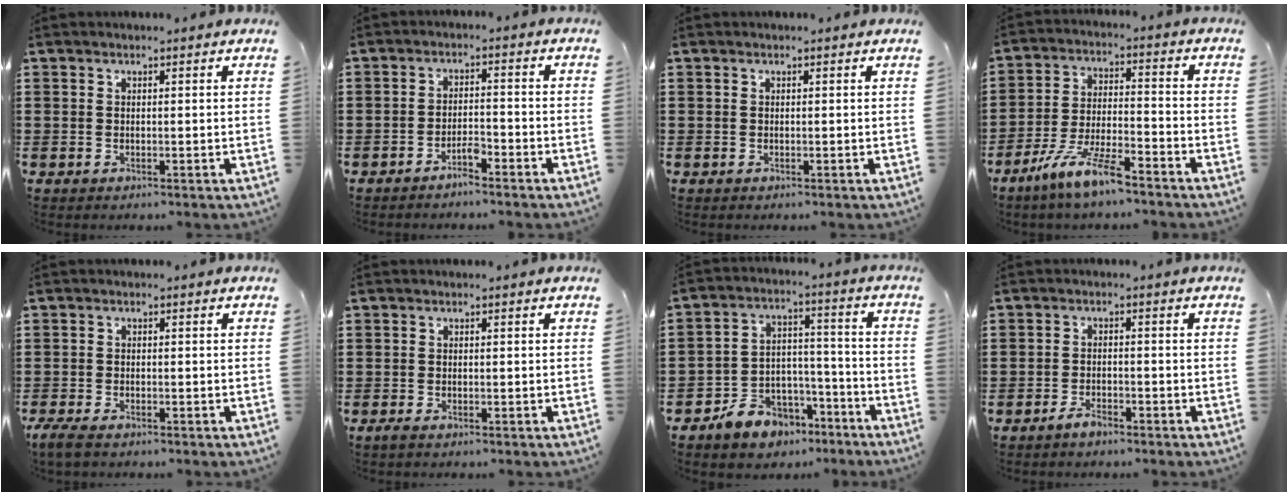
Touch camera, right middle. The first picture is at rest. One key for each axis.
{"total": 2.7, "fx": -2.3, "fy": 0.2, "fz": 1.4, "tx": -0.029, "ty": 0.003, "tz": -0.043}
{"total": 0.0}
{"total": 8.7, "fx": -6.9, "fy": 1.1, "fz": 5.1, "tx": -0.116, "ty": -0.006, "tz": -0.137}
{"total": 2.3, "fx": -1.9, "fy": 0.7, "fz": 1.2, "tx": -0.042, "ty": -0.006, "tz": -0.044}
{"total": 1.0, "fx": -0.8, "fy": 0.3, "fz": 0.4, "tx": -0.010, "ty": -0.004, "tz": -0.017}
{"total": 7.5, "fx": -6.2, "fy": 4.2, "fz": 0.6, "tx": -0.022, "ty": 0.029, "tz": -0.123}
{"total": 2.5, "fx": -2.2, "fy": 0.8, "fz": 0.8, "tx": -0.015, "ty": 0.002, "tz": -0.044}